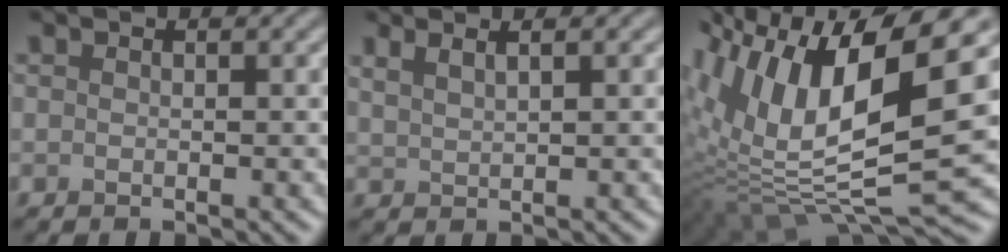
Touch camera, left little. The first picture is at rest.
{"total": 2.0, "force": [1.4, 0.6, 1.2], "torque": [-0.014, 0.003, 0.021]}
{"total": 15.6, "force": [3.7, 6.6, 13.7], "torque": [-0.278, 0.005, 0.058]}